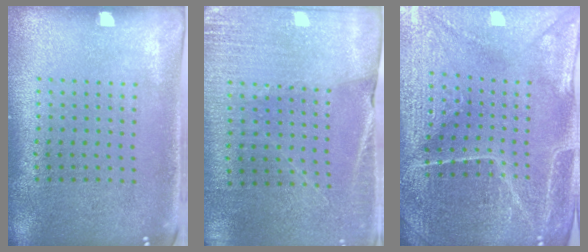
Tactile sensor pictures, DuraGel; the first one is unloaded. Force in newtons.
{"total": 2.7, "press": 2.6, "slide": 0.3}
{"total": 4.6, "press": 4.4, "slide": 1.2}